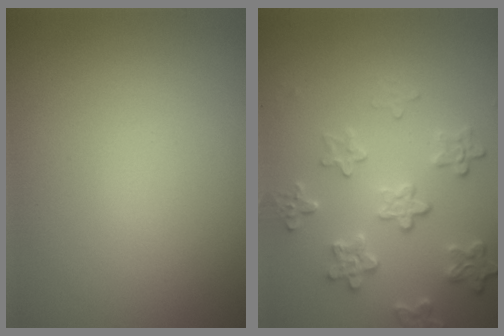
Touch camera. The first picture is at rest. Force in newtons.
{"total": 4.1, "press": 3.2, "slide": 2.6}